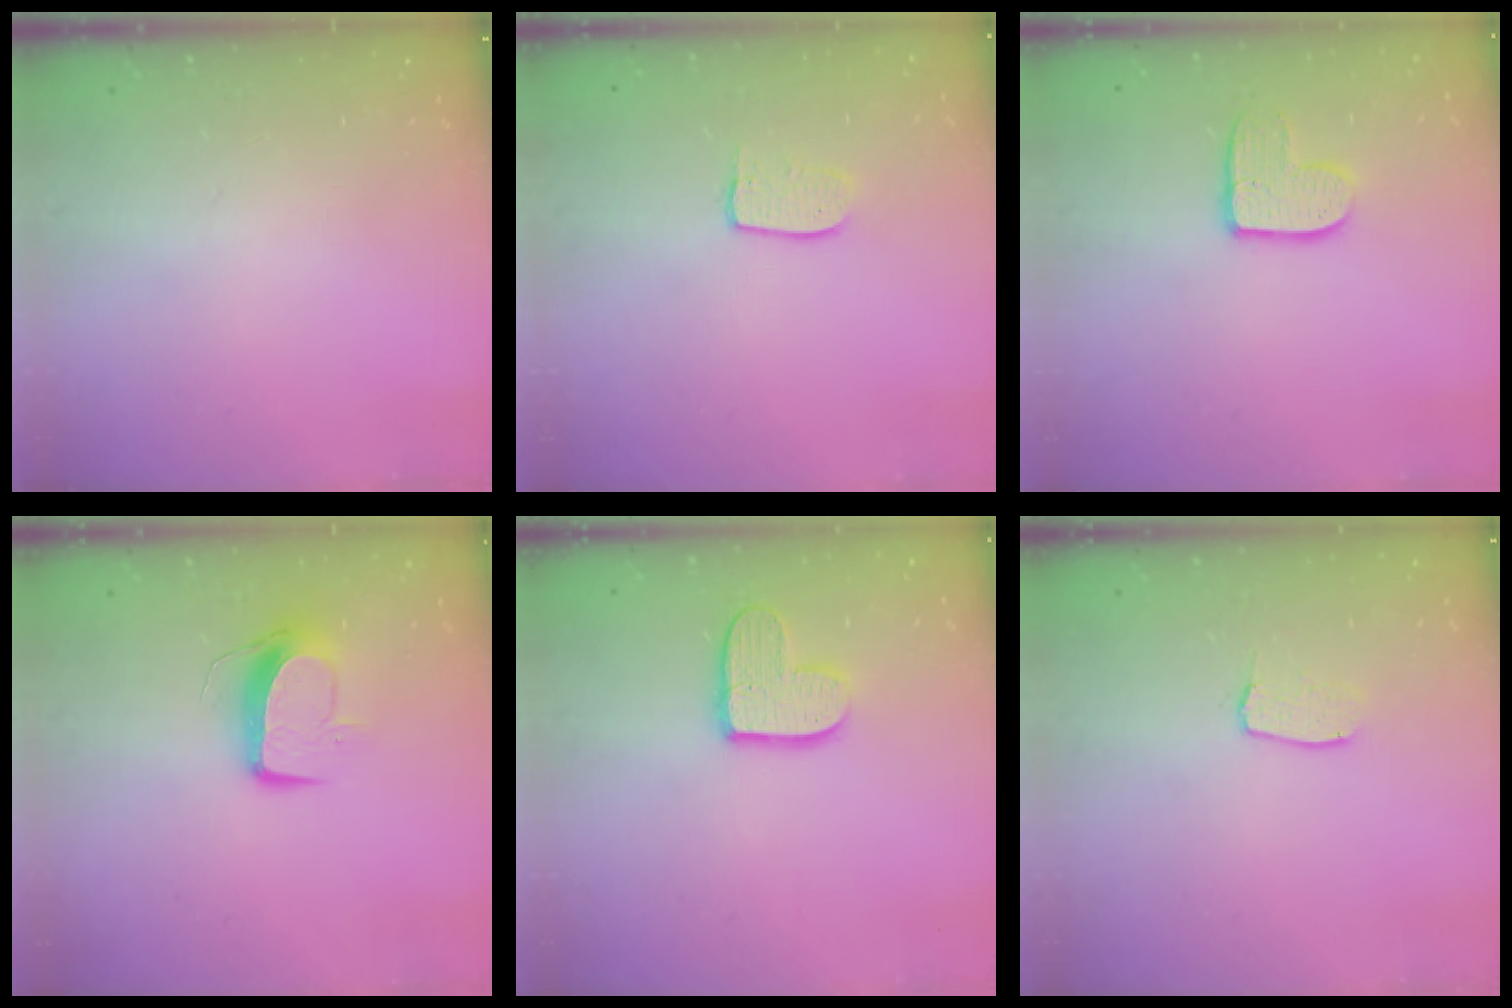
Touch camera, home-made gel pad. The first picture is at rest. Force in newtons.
{"total": 6.0, "press": 6.0, "slide": 0.3}
{"total": 9.5, "press": 9.5, "slide": 0.3}
{"total": 9.8, "press": 9.7, "slide": 1.0}
{"total": 11.0, "press": 10.9, "slide": 0.9}
{"total": 4.9, "press": 4.9, "slide": 0.3}